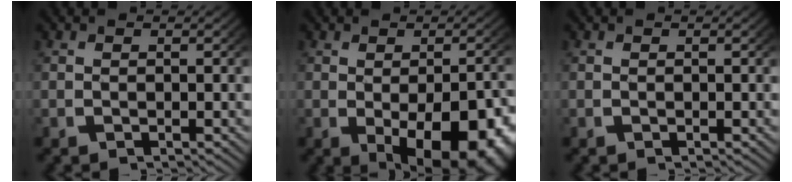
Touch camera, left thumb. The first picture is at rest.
{"total": 10.6, "force": [-2.8, 5.9, 8.3], "torque": [-0.132, -0.043, -0.013]}
{"total": 0.0}